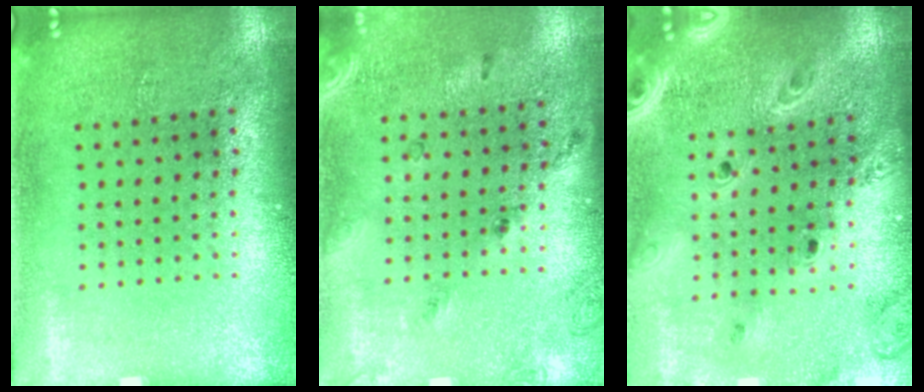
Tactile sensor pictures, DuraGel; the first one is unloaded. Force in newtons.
{"total": 1.7, "press": 1.1, "slide": 1.3}
{"total": 2.8, "press": 2.4, "slide": 1.4}